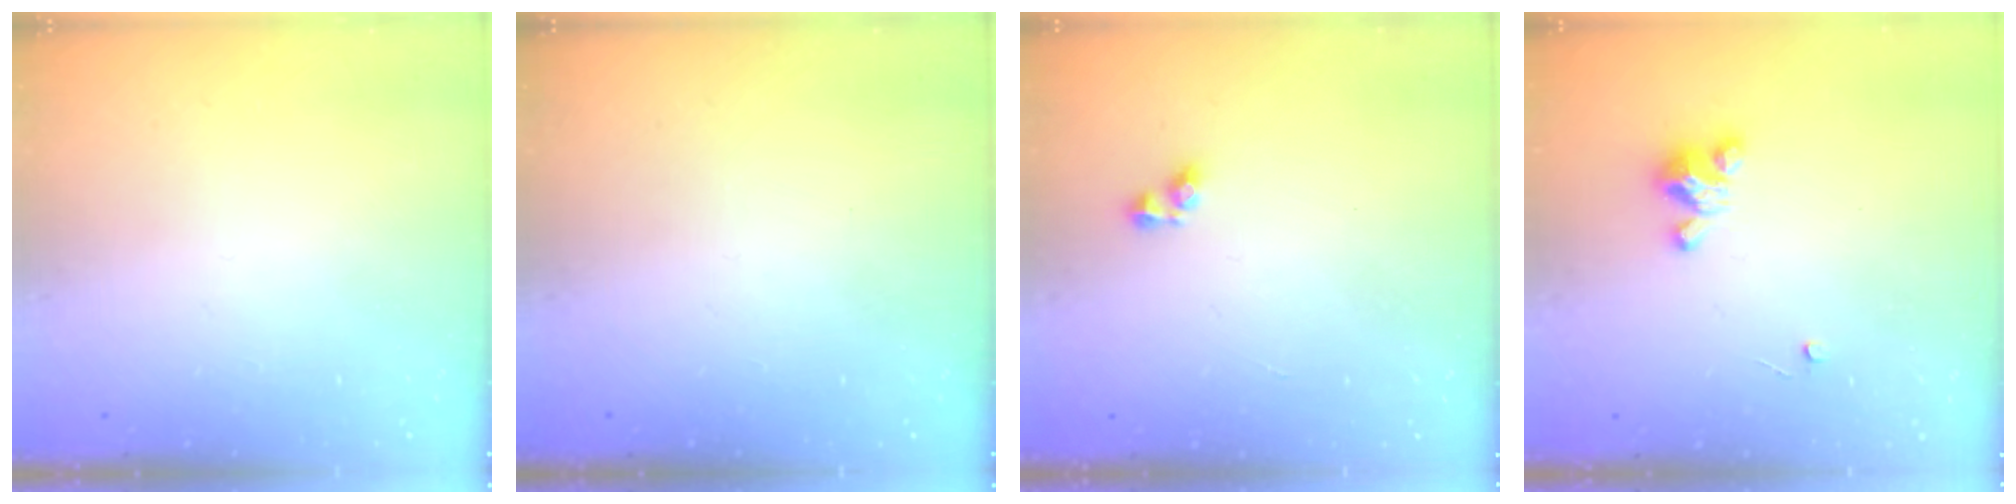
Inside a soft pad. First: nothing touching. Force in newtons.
{"total": 0.0}
{"total": 3.6, "press": 3.5, "slide": 0.6}
{"total": 3.5, "press": 3.5, "slide": 0.2}